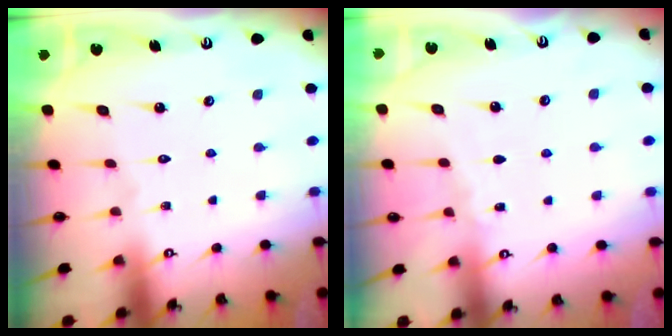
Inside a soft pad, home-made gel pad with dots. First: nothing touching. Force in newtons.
{"total": 3.0, "press": 3.0, "slide": 0.4}